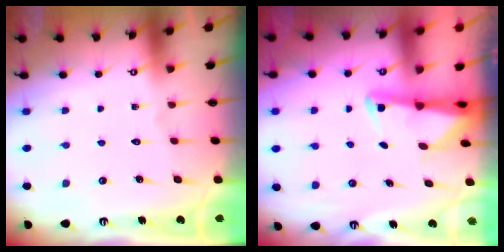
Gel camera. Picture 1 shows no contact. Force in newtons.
{"total": 2.3, "press": 2.3, "slide": 0.5}